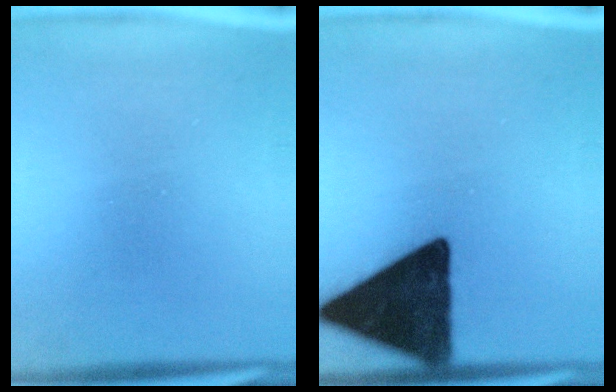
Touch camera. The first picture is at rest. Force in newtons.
{"total": 14.9}